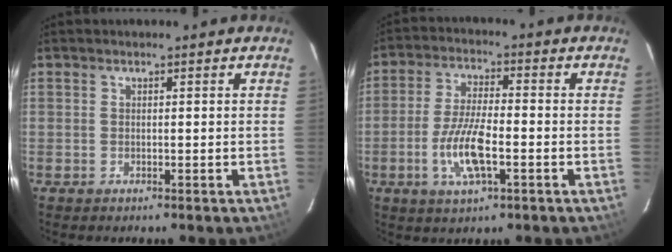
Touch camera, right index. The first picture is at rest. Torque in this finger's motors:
{"motor_torque": [1.95, -0.19, 1.03, 0.15]}